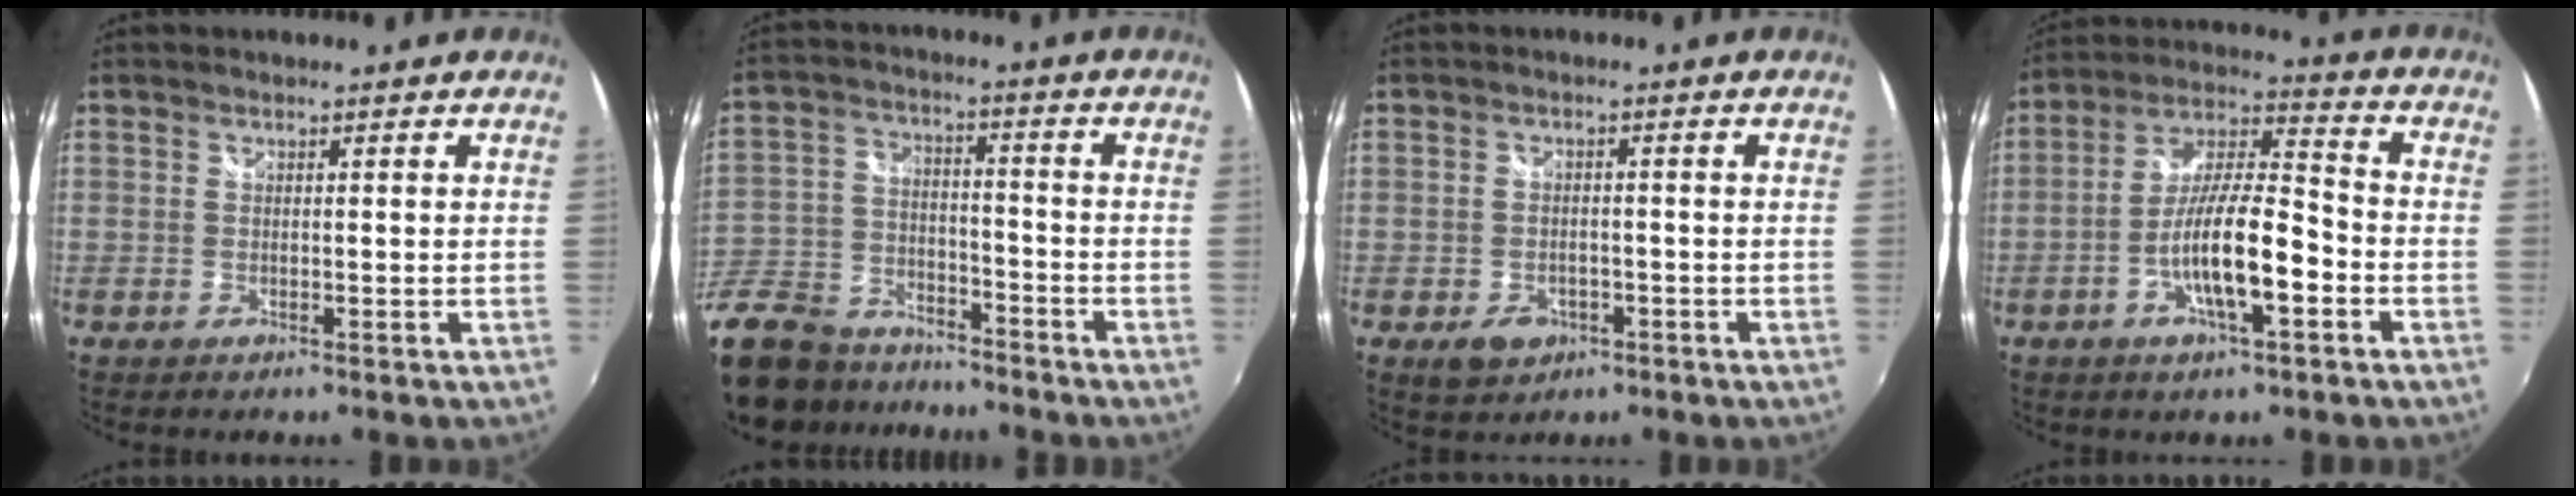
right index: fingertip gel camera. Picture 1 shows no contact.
{"total": 21.8, "force": [-16.2, 11.1, 9.4], "torque": [-0.237, -0.002, -0.268]}
{"total": 5.3, "force": [-2.6, 3.9, 2.6], "torque": [-0.061, -0.004, -0.033]}
{"total": 13.3, "force": [-4.8, 3.1, 12.0], "torque": [-0.231, 0.003, -0.087]}